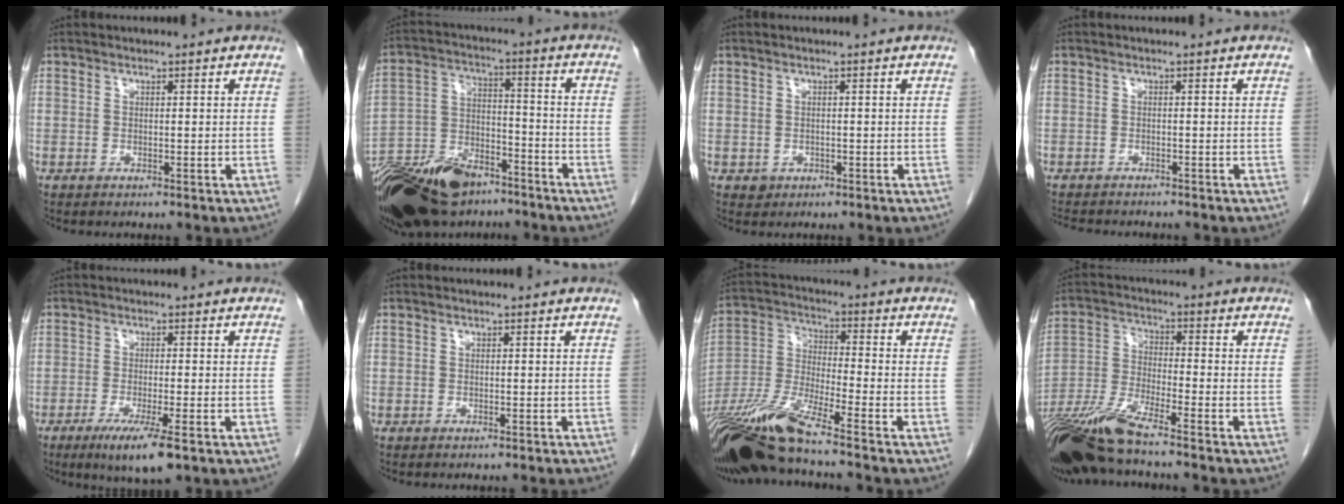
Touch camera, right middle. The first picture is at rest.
{"total": 20.8, "force": [-15.2, 9.1, 10.9], "torque": [-0.250, -0.017, -0.267]}
{"total": 1.2, "force": [-0.5, 1.1, 0.2], "torque": [-0.003, 0.004, -0.002]}
{"total": 6.3, "force": [-5.7, 1.5, 2.1], "torque": [-0.030, -0.006, -0.083]}
{"total": 6.8, "force": [-4.0, 0.4, 5.5], "torque": [-0.096, -0.020, -0.064]}
{"total": 3.0, "force": [-2.7, -0.1, 1.2], "torque": [-0.016, 0.000, -0.032]}
{"total": 14.4, "force": [-11.5, -0.4, 8.6], "torque": [-0.181, -0.020, -0.220]}
{"total": 12.1, "force": [-10.0, 0.1, 6.9], "torque": [-0.144, -0.026, -0.192]}